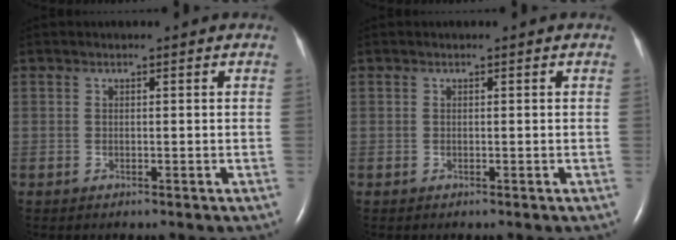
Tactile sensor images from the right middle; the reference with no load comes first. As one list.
[{"total": 0.0}]